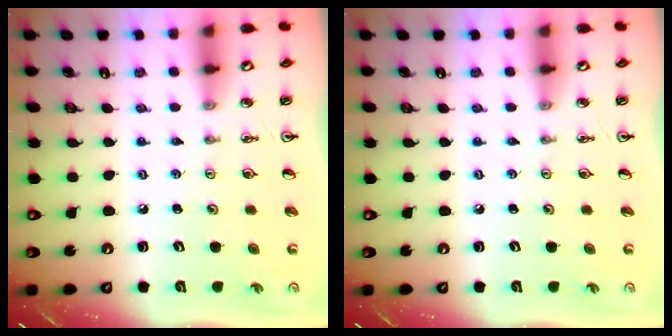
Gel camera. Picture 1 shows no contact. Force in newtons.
{"total": 0.0}